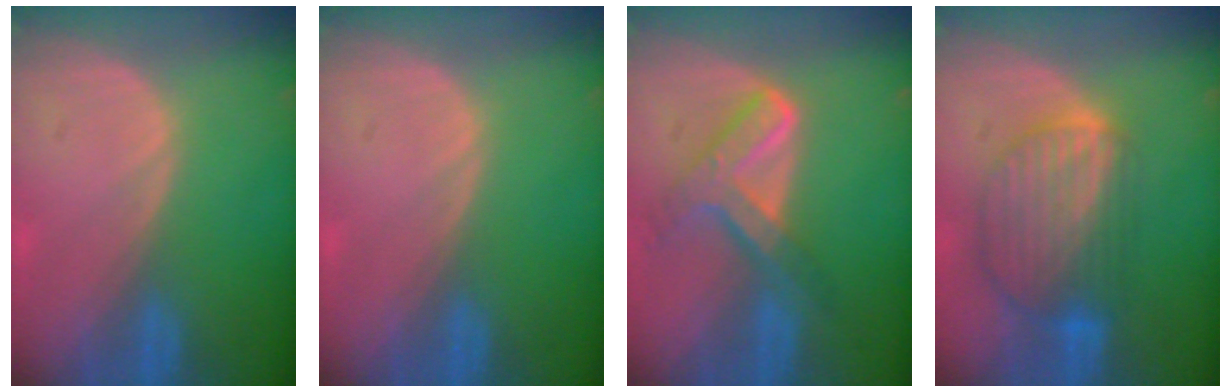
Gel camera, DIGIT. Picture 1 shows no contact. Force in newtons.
{"total": 0.0}
{"total": 7.6, "press": 6.3, "slide": 4.3}
{"total": 9.0, "press": 7.8, "slide": 4.5}